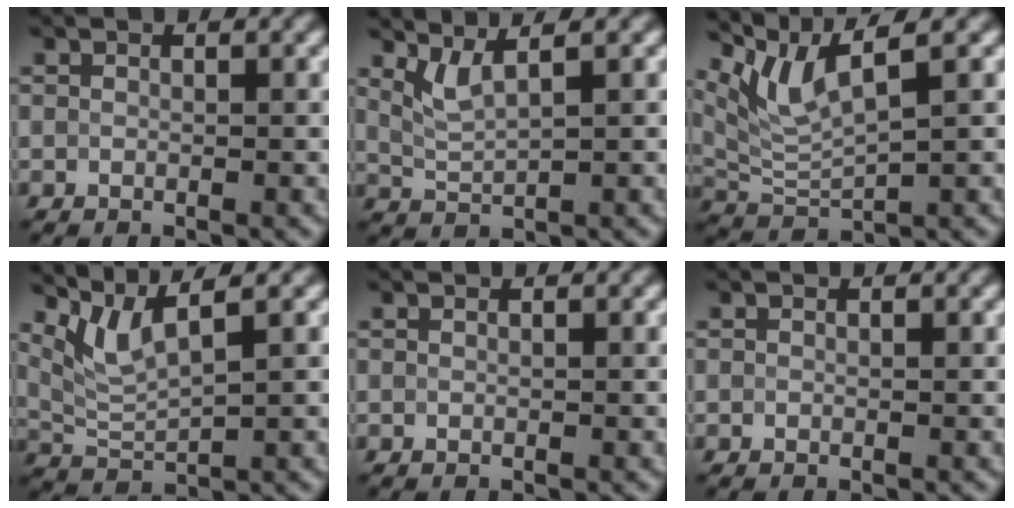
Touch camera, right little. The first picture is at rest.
{"total": 2.6, "force": [1.7, 0.5, 1.9], "torque": [-0.038, -0.004, 0.040]}
{"total": 5.3, "force": [3.3, 1.1, 4.0], "torque": [-0.092, 0.002, 0.074]}
{"total": 4.0, "force": [2.7, 0.7, 2.9], "torque": [-0.069, 0.002, 0.063]}
{"total": 0.0}
{"total": 0.0}